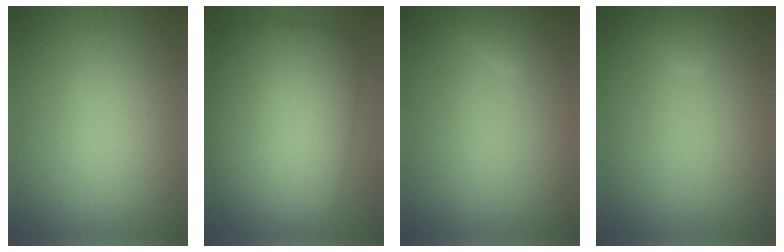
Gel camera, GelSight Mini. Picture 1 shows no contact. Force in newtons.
{"total": 12.2, "press": 12.1, "slide": 0.7}
{"total": 1.6, "press": 1.6, "slide": 0.1}
{"total": 1.1, "press": 1.1, "slide": 0.1}